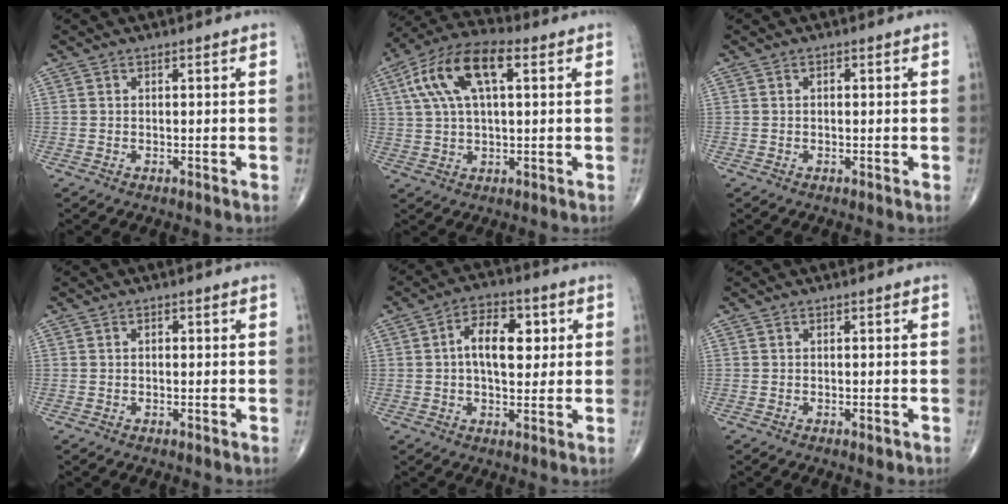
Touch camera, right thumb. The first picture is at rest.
{"total": 13.8, "force": [4.3, 6.1, 11.6], "torque": [-0.232, 0.027, 0.074]}
{"total": 0.5, "force": [0.0, 0.4, 0.4], "torque": [-0.007, 0.001, 0.000]}
{"total": 0.7, "force": [0.0, 0.5, 0.5], "torque": [-0.006, 0.002, -0.001]}
{"total": 9.7, "force": [1.6, 5.5, 7.8], "torque": [-0.106, 0.010, 0.021]}
{"total": 1.0, "force": [-0.5, 0.4, 0.8], "torque": [-0.012, -0.003, -0.006]}